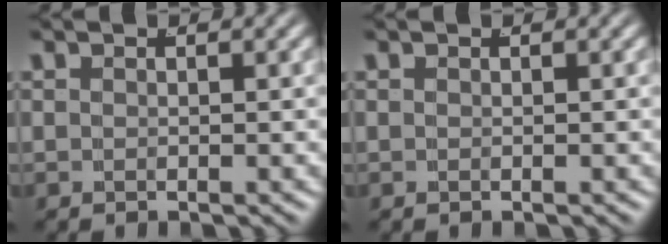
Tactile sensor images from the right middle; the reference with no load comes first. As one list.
[{"total": 0.0}]